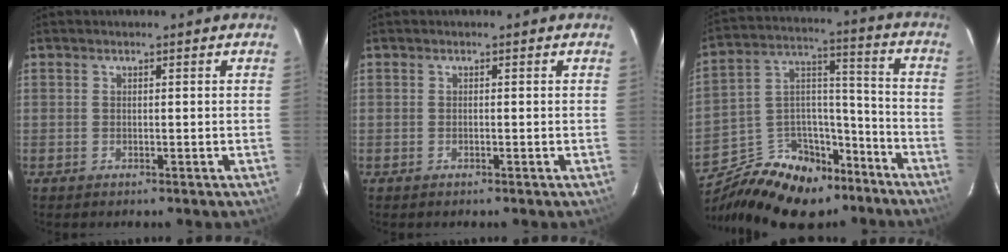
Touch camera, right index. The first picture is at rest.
{"total": 0.0}
{"total": 20.1, "force": [-13.7, 11.5, 9.1], "torque": [-0.187, 0.055, -0.205]}